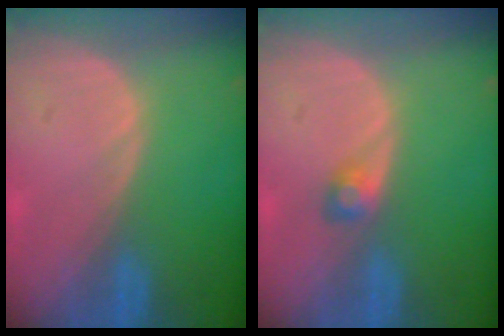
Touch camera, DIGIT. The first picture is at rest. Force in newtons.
{"total": 1.9, "press": 1.8, "slide": 0.2}